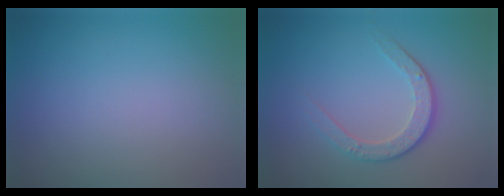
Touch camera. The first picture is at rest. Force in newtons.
{"total": 3.5, "press": 2.7, "slide": 2.3}